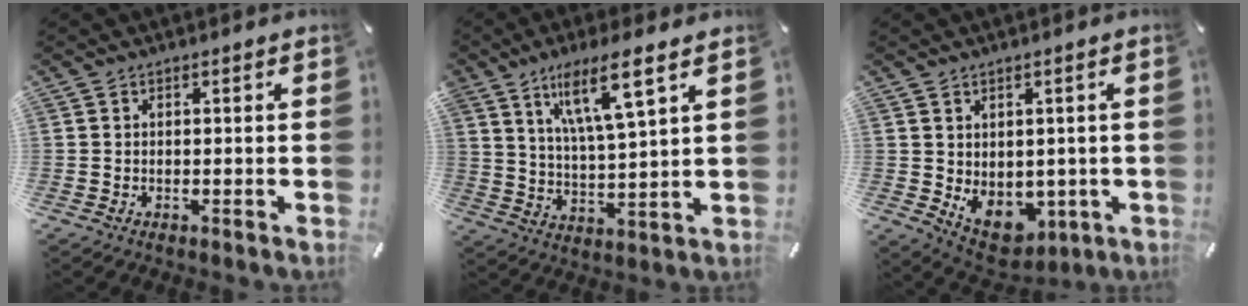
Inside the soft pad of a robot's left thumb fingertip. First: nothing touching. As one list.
[{"total": 12.2, "force": [7.6, 2.7, 9.1], "torque": [-0.171, -0.022, 0.130]}, {"total": 7.7, "force": [-1.0, 6.5, 3.9], "torque": [-0.057, -0.010, -0.012]}]